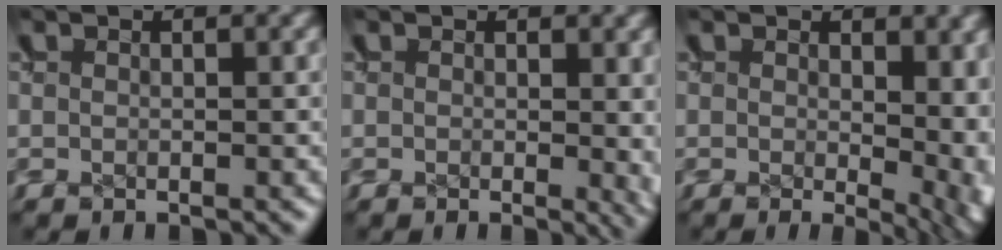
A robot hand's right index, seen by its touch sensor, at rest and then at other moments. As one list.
[{"total": 1.4, "force": [0.3, 0.4, 1.3], "torque": [-0.014, -0.008, 0.006]}, {"total": 3.4, "force": [-0.3, 1.8, 2.9], "torque": [-0.038, -0.025, 0.007]}]